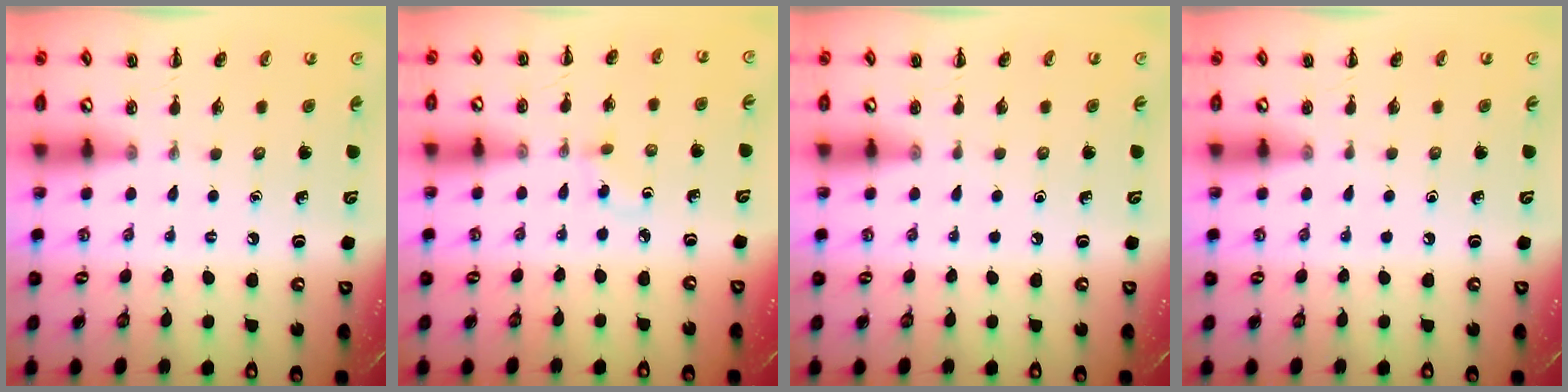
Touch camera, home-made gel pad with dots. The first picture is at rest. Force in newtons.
{"total": 1.6, "press": 1.4, "slide": 0.8}
{"total": 0.0}
{"total": 0.0}